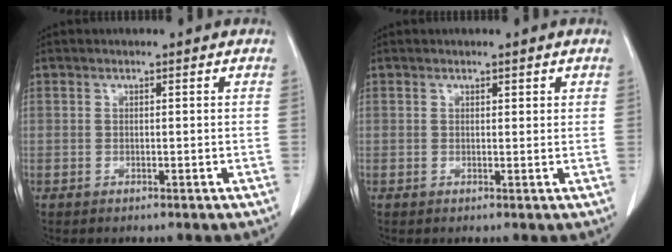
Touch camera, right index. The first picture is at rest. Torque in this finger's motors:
{"motor_torque": [-0.22, 0.04, -0.02, -0.01]}